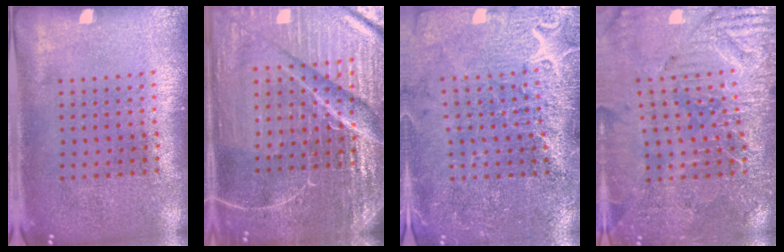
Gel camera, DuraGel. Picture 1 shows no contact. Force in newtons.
{"total": 6.5, "press": 5.8, "slide": 3.0}
{"total": 3.1, "press": 3.1, "slide": 0.5}
{"total": 3.3, "press": 3.3, "slide": 0.3}